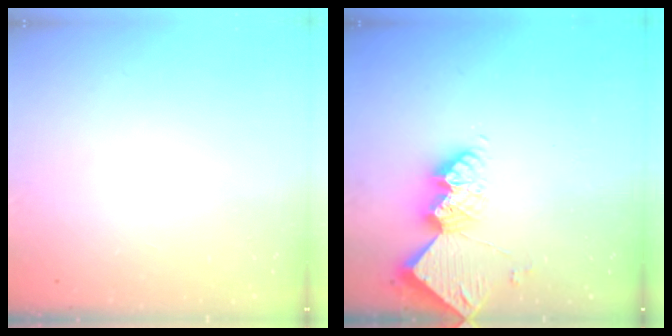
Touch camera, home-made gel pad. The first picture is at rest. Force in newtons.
{"total": 11.2, "press": 11.1, "slide": 1.0}